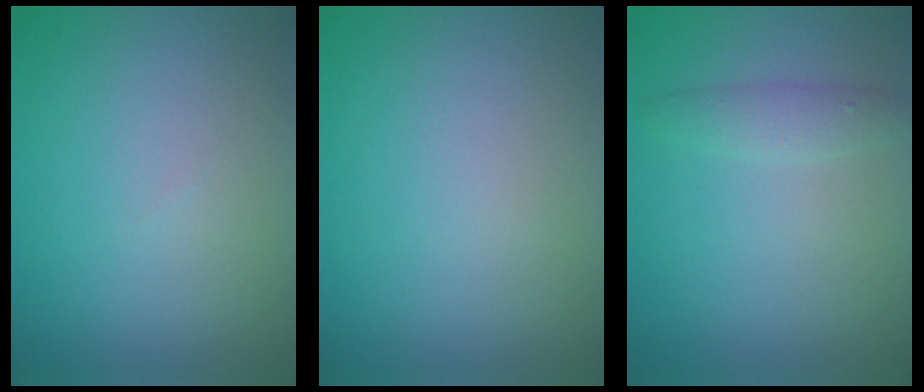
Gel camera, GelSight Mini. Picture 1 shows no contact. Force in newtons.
{"total": 0.0}
{"total": 1.6, "press": 1.6, "slide": 0.0}